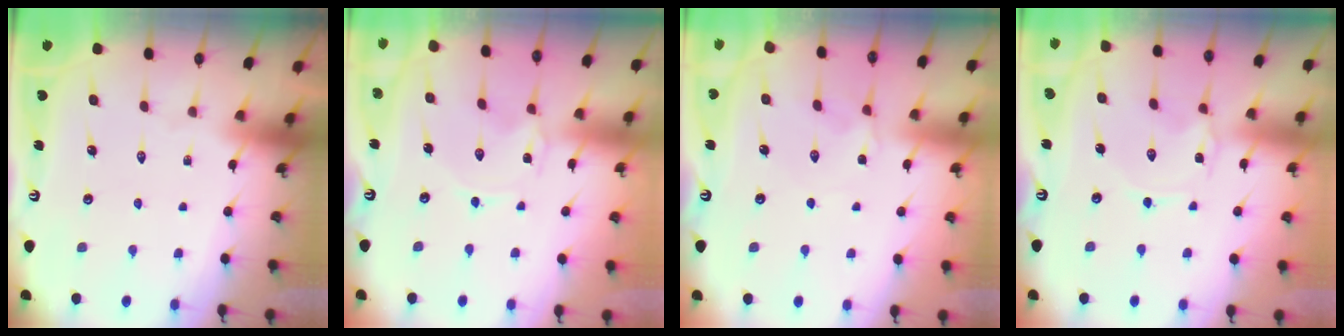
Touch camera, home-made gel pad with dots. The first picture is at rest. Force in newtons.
{"total": 0.0}
{"total": 3.1, "press": 3.1, "slide": 0.6}
{"total": 1.5, "press": 1.5, "slide": 0.2}